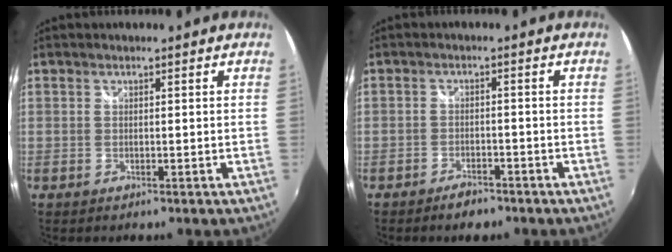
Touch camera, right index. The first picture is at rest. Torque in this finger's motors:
{"motor_torque": [0.53, -0.51, 0.08, 0.02]}